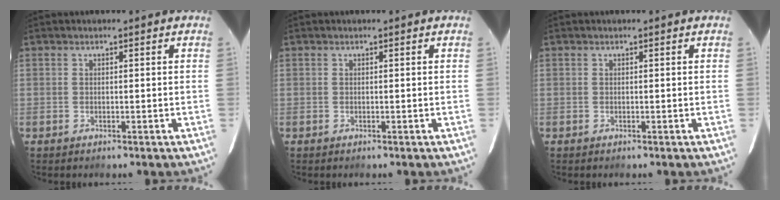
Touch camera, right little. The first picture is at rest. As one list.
[{"total": 0.0}, {"total": 0.0}]